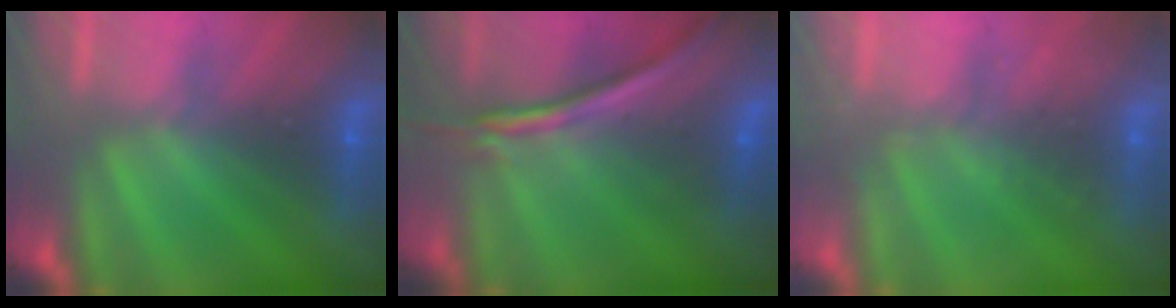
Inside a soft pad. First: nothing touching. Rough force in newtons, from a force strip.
{"total": 7.2}
{"total": 1.7}